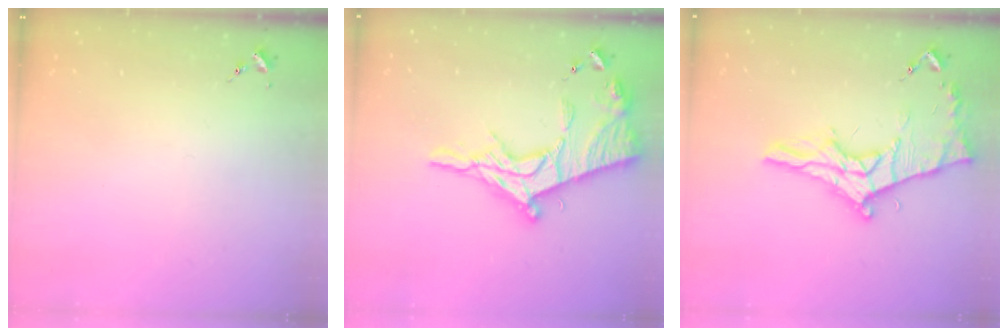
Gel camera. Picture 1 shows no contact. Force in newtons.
{"total": 19.5, "press": 19.5, "slide": 1.5}
{"total": 17.3, "press": 17.3, "slide": 1.0}